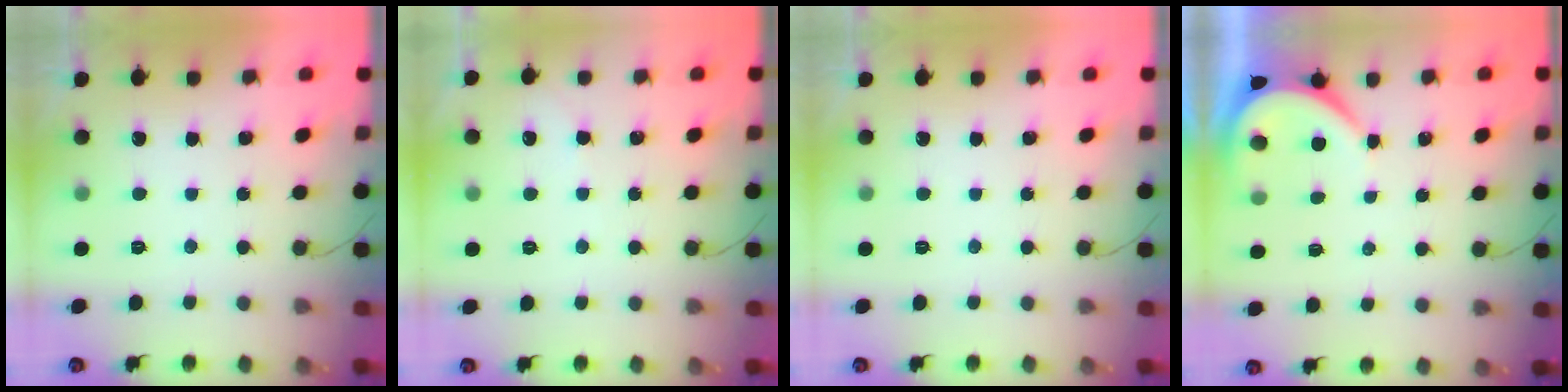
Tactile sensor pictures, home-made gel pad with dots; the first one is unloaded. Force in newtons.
{"total": 1.3, "press": 1.3, "slide": 0.2}
{"total": 0.0}
{"total": 3.9, "press": 3.9, "slide": 0.5}